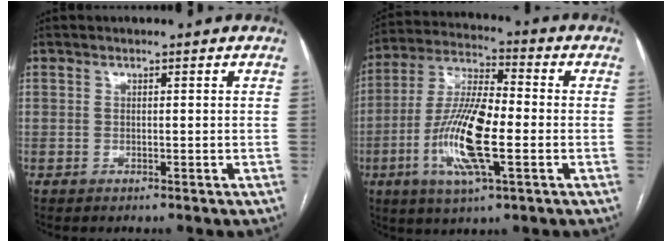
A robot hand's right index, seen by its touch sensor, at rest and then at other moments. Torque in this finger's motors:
{"motor_torque": [2.14, 0.00, 1.04, 0.21]}